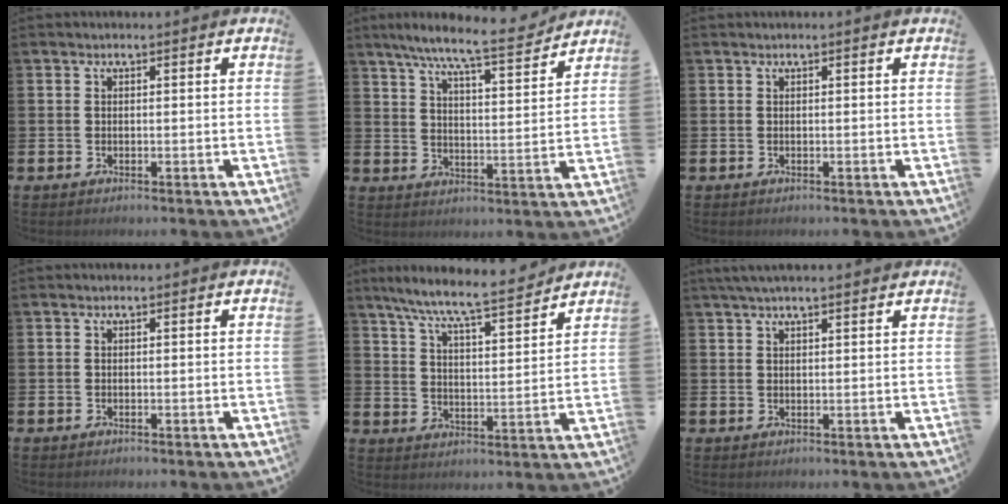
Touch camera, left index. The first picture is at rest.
{"total": 9.2, "force": [8.2, 0.4, 4.1], "torque": [-0.093, -0.049, 0.141]}
{"total": 0.0}
{"total": 0.0}
{"total": 8.4, "force": [7.6, 0.2, 3.4], "torque": [-0.096, -0.048, 0.133]}
{"total": 2.7, "force": [2.3, 0.3, 1.5], "torque": [-0.035, 0.003, 0.041]}